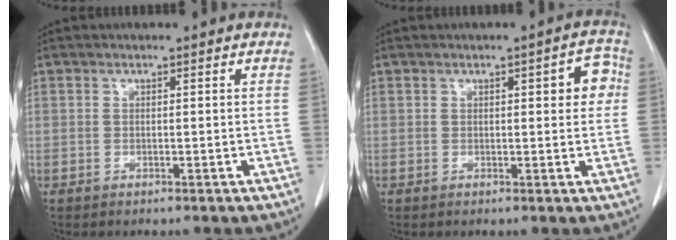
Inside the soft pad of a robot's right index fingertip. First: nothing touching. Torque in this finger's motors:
{"motor_torque": [0.38, 0.02, 0.09, 0.01]}